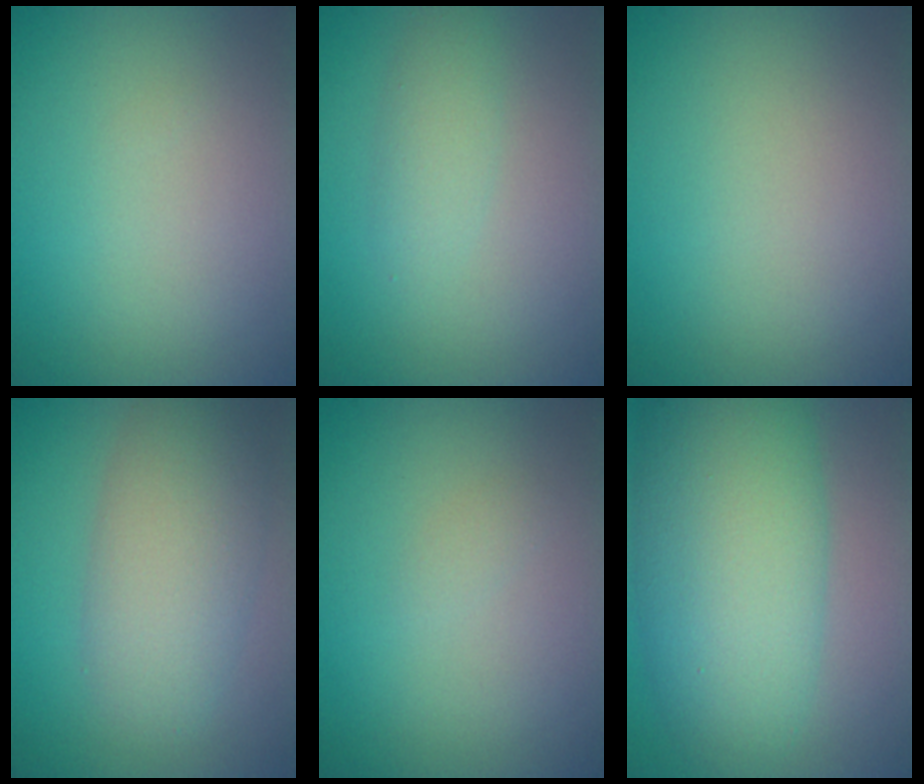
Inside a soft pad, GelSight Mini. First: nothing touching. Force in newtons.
{"total": 1.8, "press": 1.8, "slide": 0.0}
{"total": 0.0}
{"total": 5.7, "press": 5.7, "slide": 0.3}
{"total": 0.5, "press": 0.5, "slide": 0.0}
{"total": 10.2, "press": 10.2, "slide": 0.1}